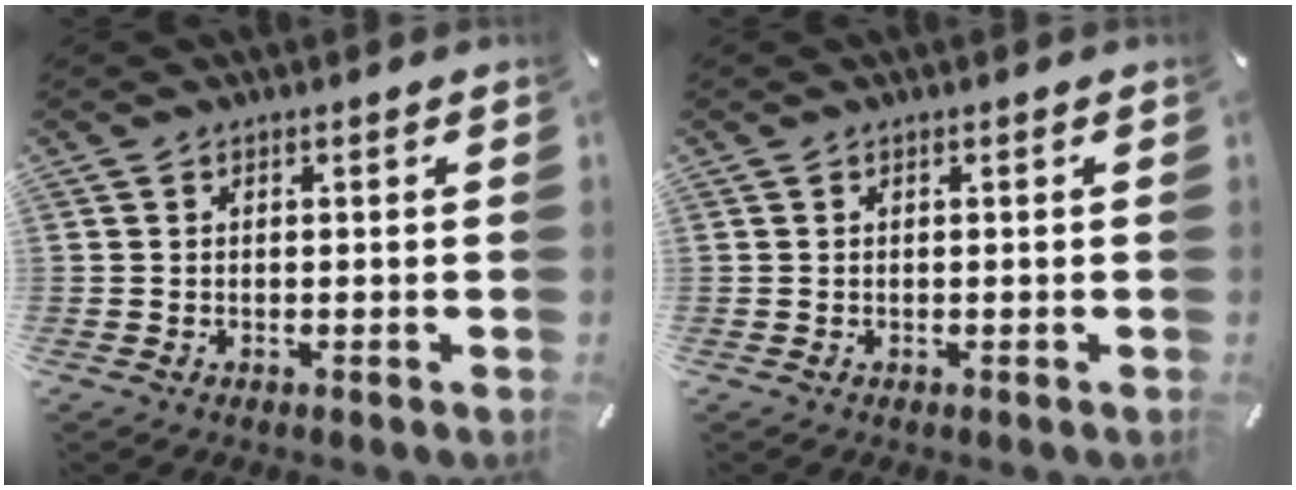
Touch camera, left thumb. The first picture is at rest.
{"total": 0.0}